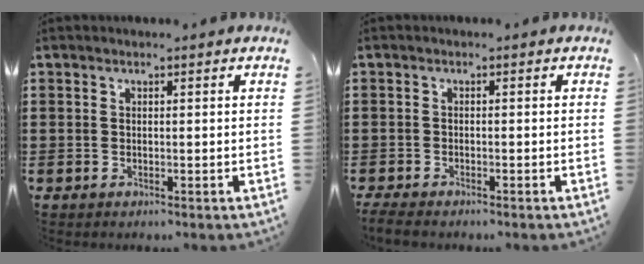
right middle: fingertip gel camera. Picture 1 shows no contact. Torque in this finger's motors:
{"motor_torque": [1.74, 0.12, 0.29, 0.12]}